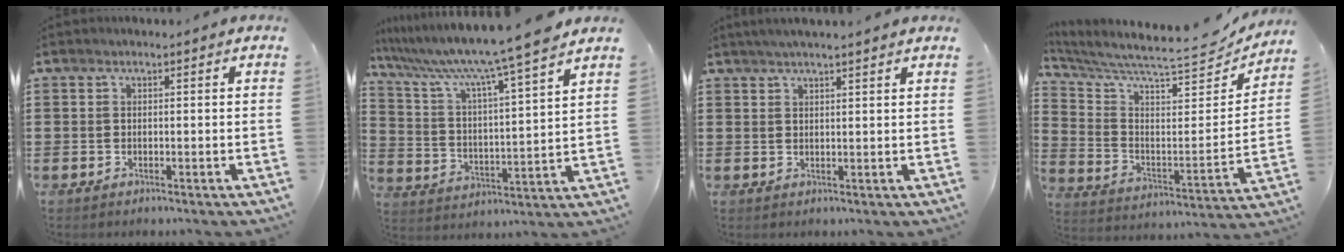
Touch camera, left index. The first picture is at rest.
{"total": 9.1, "force": [7.7, -1.0, 4.8], "torque": [-0.127, -0.059, 0.120]}
{"total": 2.2, "force": [2.0, -0.2, 1.0], "torque": [-0.022, 0.002, 0.037]}
{"total": 6.6, "force": [6.0, 0.4, 2.7], "torque": [-0.087, -0.060, 0.095]}